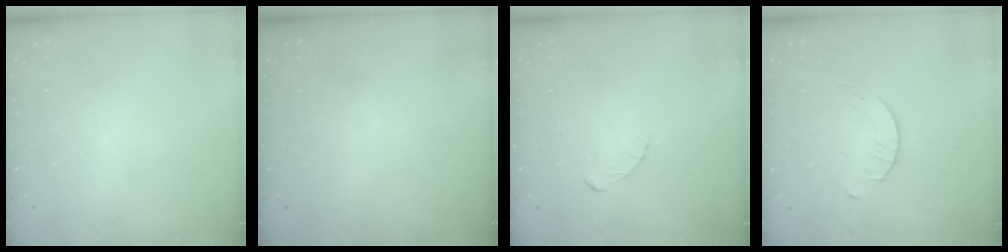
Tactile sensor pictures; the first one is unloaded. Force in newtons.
{"total": 0.0}
{"total": 2.4, "press": 2.4, "slide": 0.2}
{"total": 4.1, "press": 4.0, "slide": 0.5}